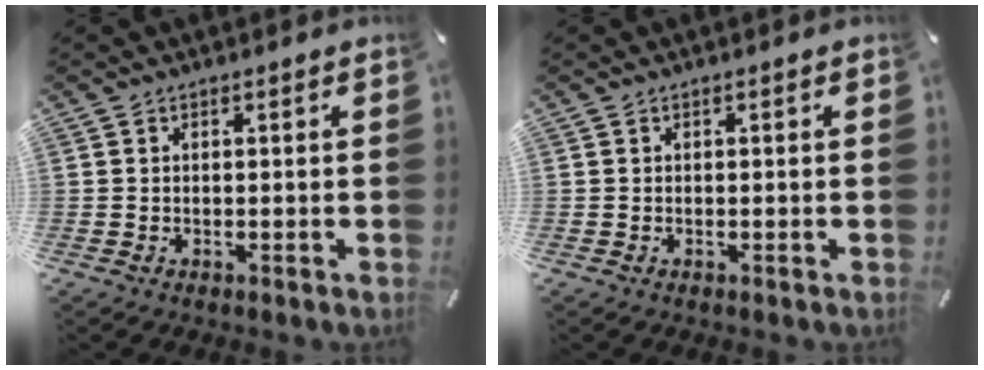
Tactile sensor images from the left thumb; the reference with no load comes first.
{"total": 0.0}